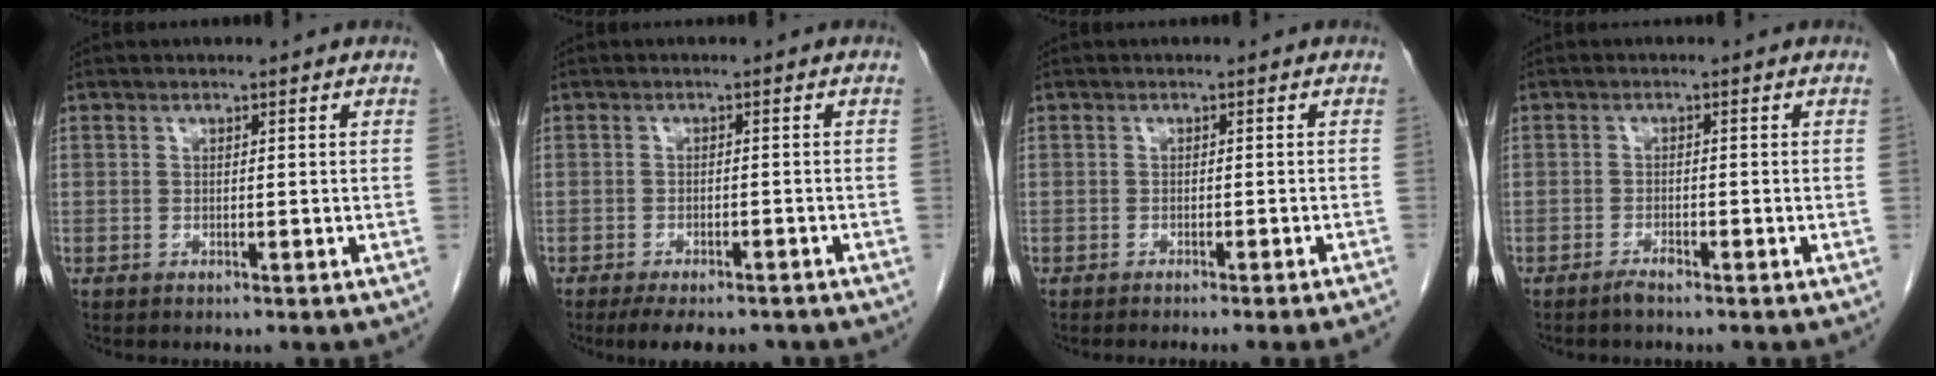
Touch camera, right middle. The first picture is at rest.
{"total": 8.2, "force": [-6.7, 2.8, 3.8], "torque": [-0.050, -0.006, -0.092]}
{"total": 7.0, "force": [-6.2, -1.5, 2.8], "torque": [-0.010, -0.020, -0.075]}
{"total": 1.5, "force": [-1.3, 0.0, 0.7], "torque": [-0.020, -0.002, -0.025]}